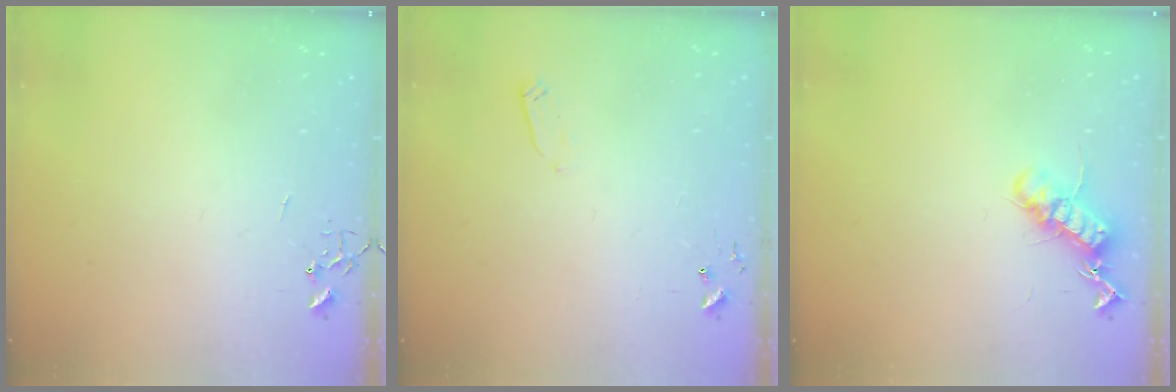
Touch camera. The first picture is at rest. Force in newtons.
{"total": 2.4, "press": 2.4, "slide": 0.4}
{"total": 12.9, "press": 12.9, "slide": 0.3}